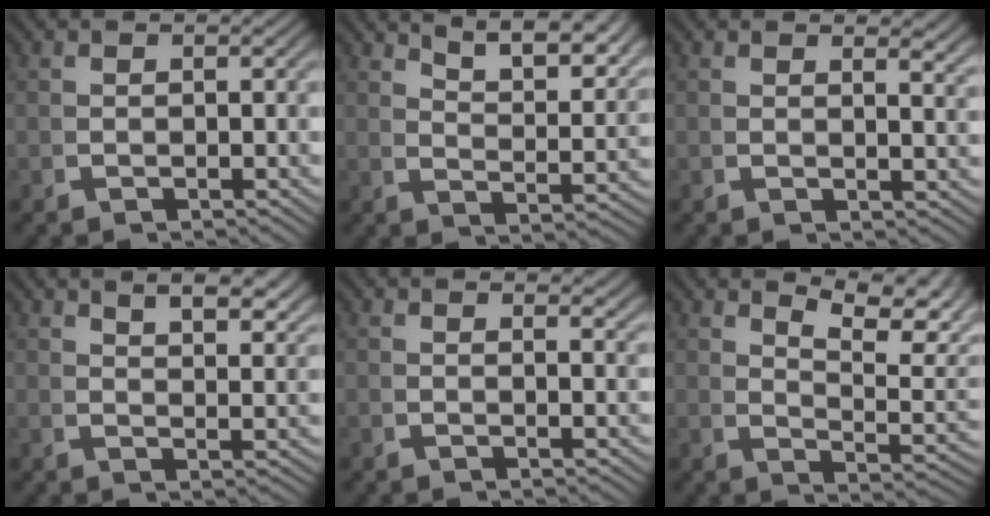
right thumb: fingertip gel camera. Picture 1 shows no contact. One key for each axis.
{"total": 7.6, "fx": 6.1, "fy": 1.7, "fz": 4.2, "tx": -0.052, "ty": 0.016, "tz": 0.097}
{"total": 2.2, "fx": 1.5, "fy": 0.7, "fz": 1.5, "tx": -0.014, "ty": -0.001, "tz": 0.021}
{"total": 4.8, "fx": 3.5, "fy": 1.4, "fz": 3.0, "tx": -0.032, "ty": 0.008, "tz": 0.057}
{"total": 1.7, "fx": 1.3, "fy": 0.6, "fz": 0.8, "tx": -0.008, "ty": 0.000, "tz": 0.017}
{"total": 7.1, "fx": 3.2, "fy": 2.9, "fz": 5.6, "tx": -0.071, "ty": 0.003, "tz": 0.055}